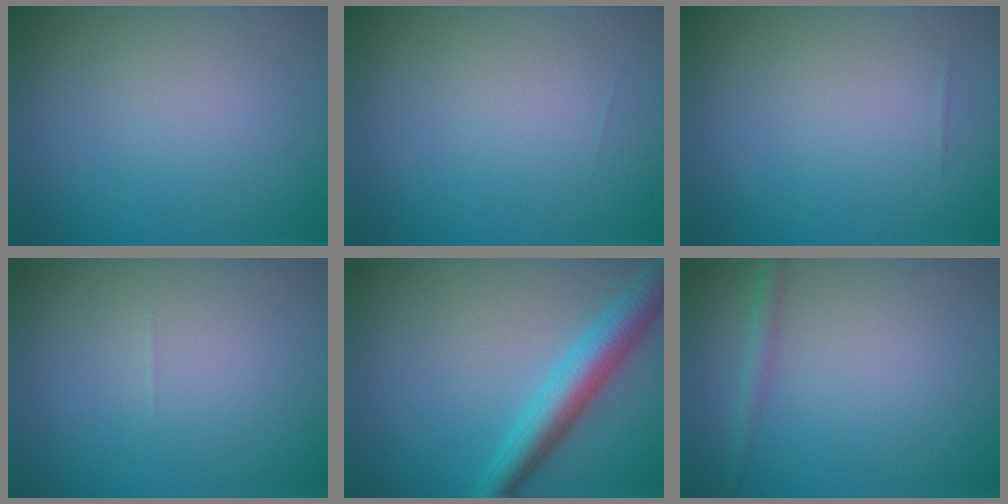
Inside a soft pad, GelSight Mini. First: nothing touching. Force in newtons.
{"total": 0.0}
{"total": 0.0}
{"total": 0.0}
{"total": 5.1, "press": 5.1, "slide": 0.2}
{"total": 1.3, "press": 1.3, "slide": 0.1}